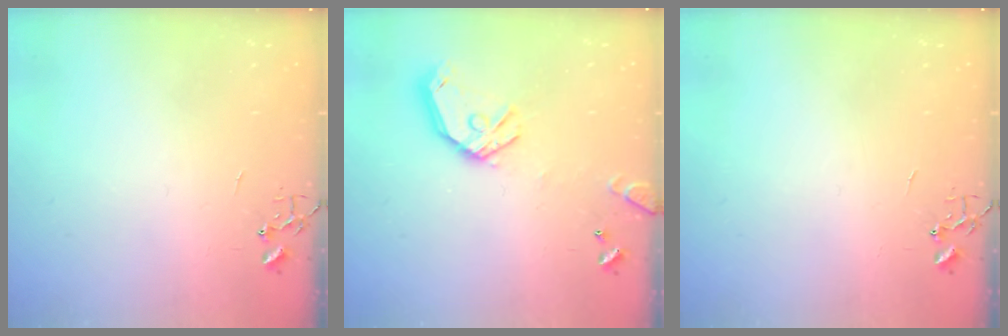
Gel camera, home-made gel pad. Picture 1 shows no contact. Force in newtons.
{"total": 14.4, "press": 14.2, "slide": 2.1}
{"total": 0.0}